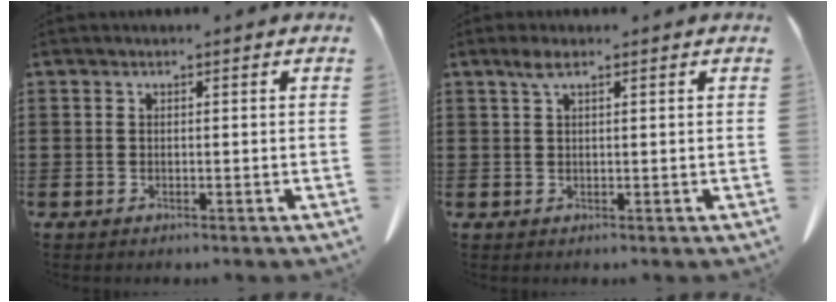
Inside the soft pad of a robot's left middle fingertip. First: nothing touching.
{"total": 2.3, "force": [1.2, 0.6, 1.9], "torque": [-0.042, 0.004, 0.021]}